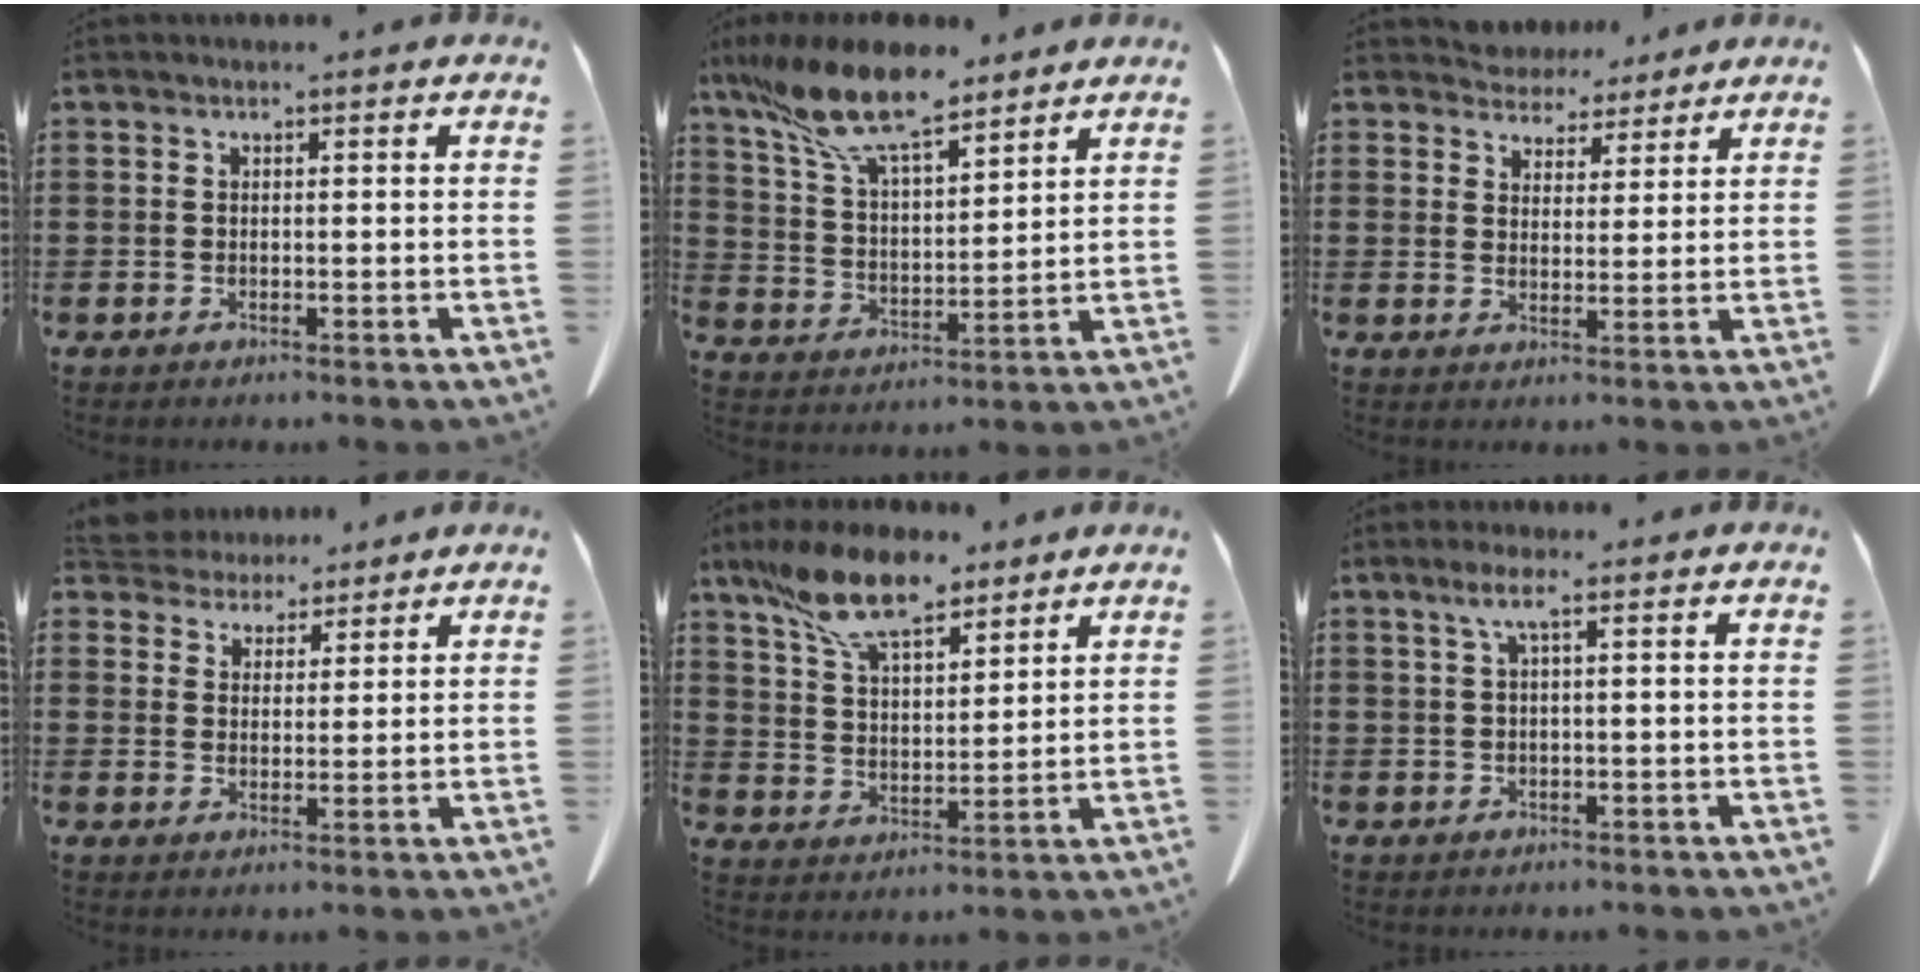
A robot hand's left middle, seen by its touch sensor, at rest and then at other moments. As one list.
[{"total": 12.9, "force": [9.8, 3.1, 7.8], "torque": [-0.186, -0.032, 0.176]}, {"total": 4.7, "force": [4.5, 1.4, -0.3], "torque": [-0.014, -0.018, 0.086]}, {"total": 4.7, "force": [4.4, 1.4, 0.0], "torque": [-0.019, -0.014, 0.084]}, {"total": 11.9, "force": [9.0, 4.1, 6.7], "torque": [-0.155, -0.016, 0.168]}, {"total": 2.6, "force": [0.7, 0.1, 2.5], "torque": [-0.050, -0.001, 0.013]}]